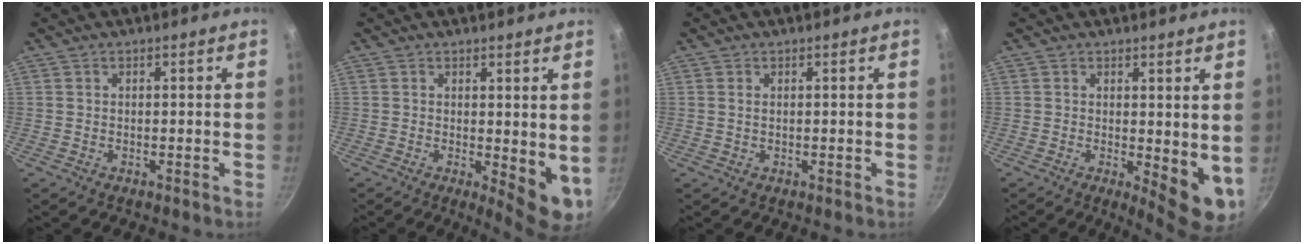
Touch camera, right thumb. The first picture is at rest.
{"total": 7.3, "force": [0.8, 2.9, 6.6], "torque": [-0.074, -0.011, 0.017]}
{"total": 0.8, "force": [0.2, 0.5, 0.6], "torque": [-0.011, 0.001, 0.004]}
{"total": 7.9, "force": [0.8, 3.2, 7.2], "torque": [-0.078, -0.013, 0.018]}